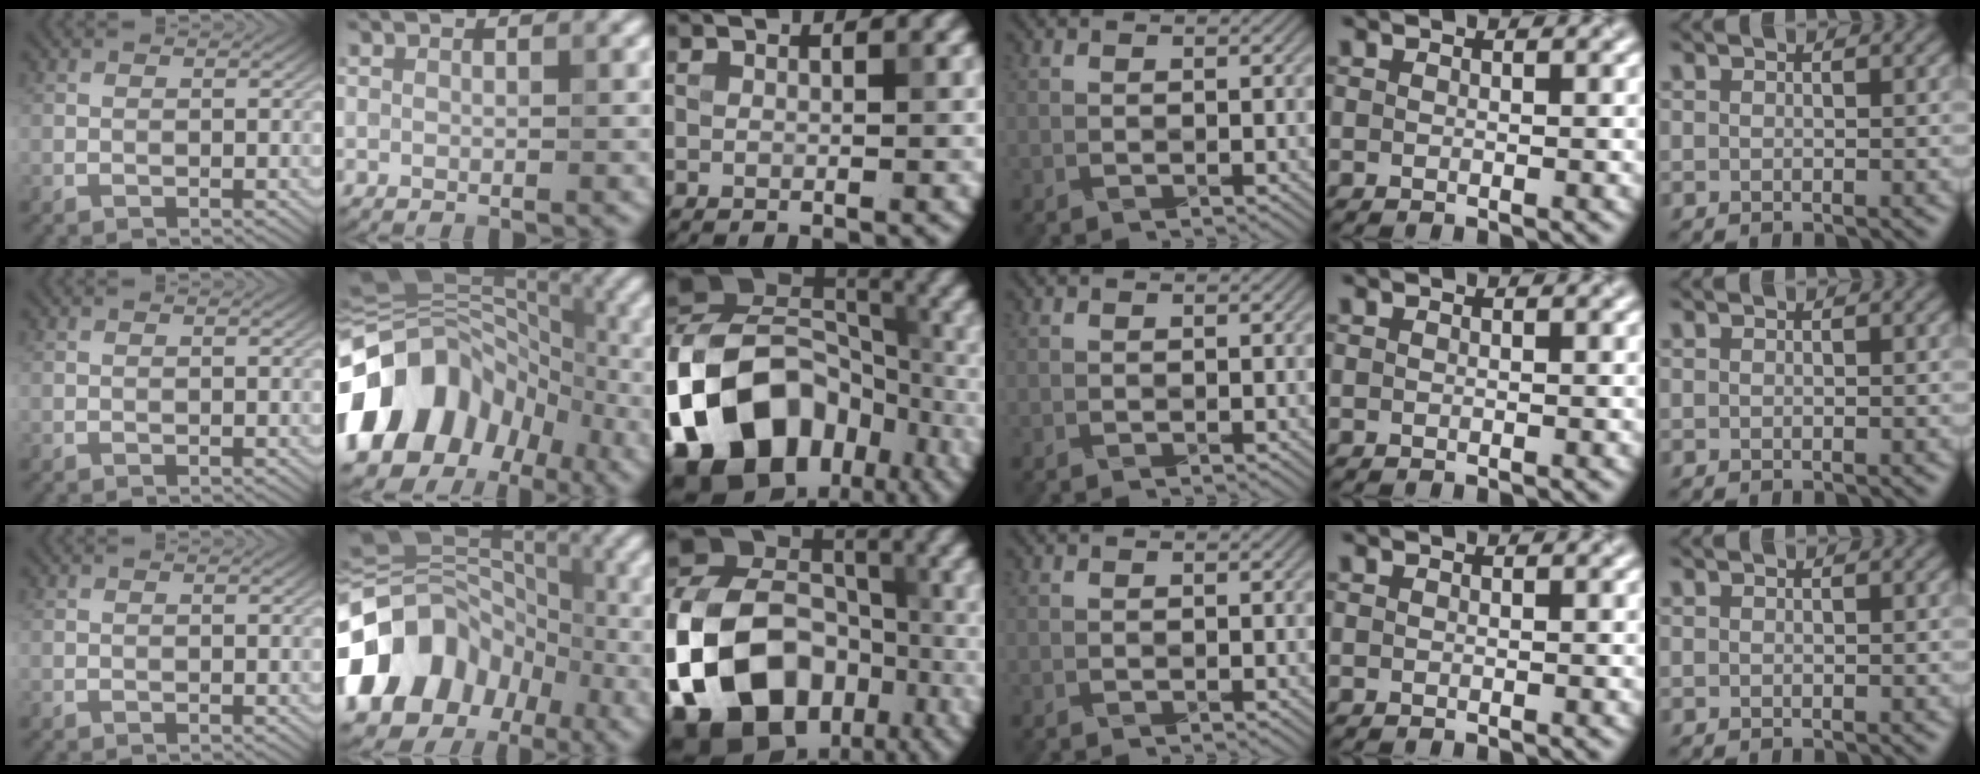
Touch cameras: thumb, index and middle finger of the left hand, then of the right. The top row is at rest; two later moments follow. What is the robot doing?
{"motion": "fold", "object": "canvas paper"}